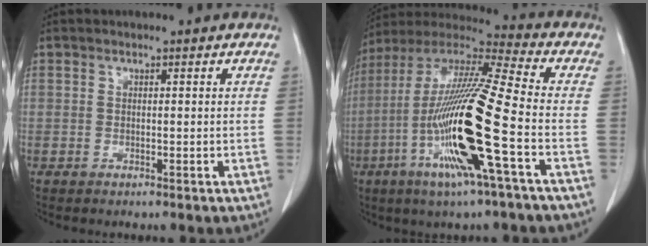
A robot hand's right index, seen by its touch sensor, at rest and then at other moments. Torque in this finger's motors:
{"motor_torque": [2.14, 0.00, 1.05, 0.21]}